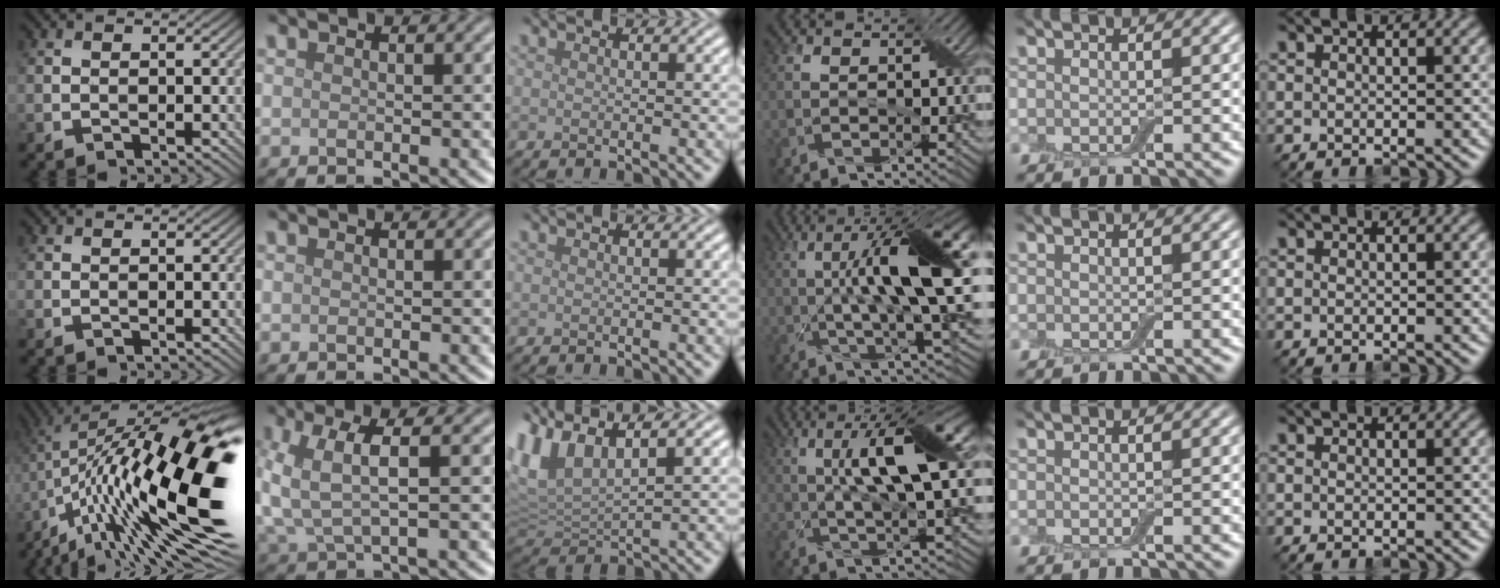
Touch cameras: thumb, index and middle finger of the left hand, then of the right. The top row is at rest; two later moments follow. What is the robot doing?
{"motion": "wrap", "object": "cling film"}